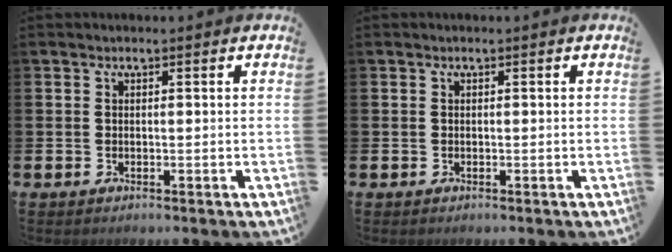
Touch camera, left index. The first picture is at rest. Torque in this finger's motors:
{"motor_torque": [-0.06, -0.08, 0.04, 0.02]}